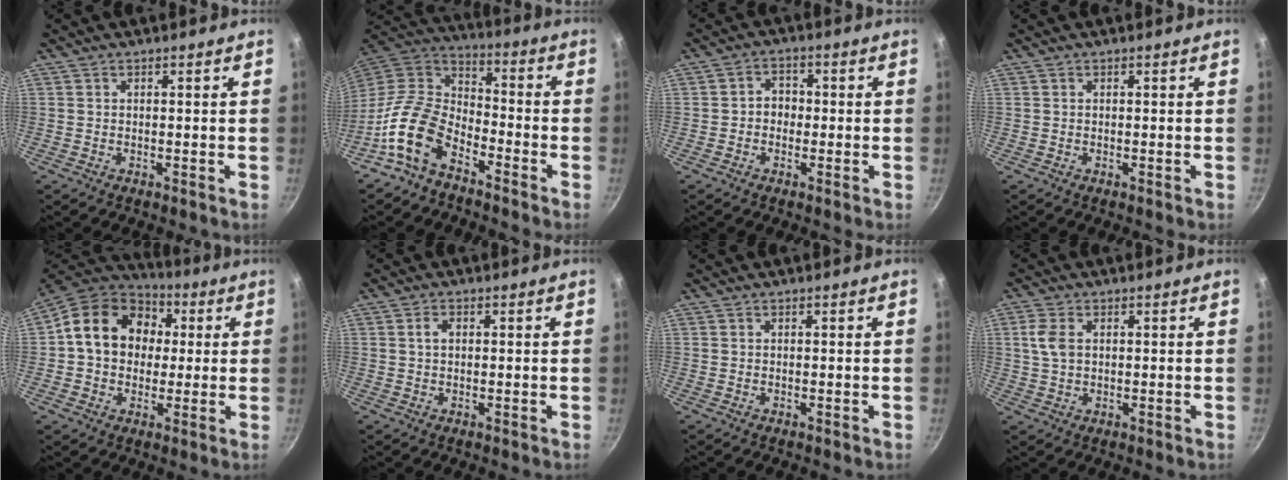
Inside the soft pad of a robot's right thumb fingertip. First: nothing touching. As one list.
[{"total": 13.5, "force": [-7.9, 7.9, 7.6], "torque": [-0.127, 0.070, -0.178]}, {"total": 3.5, "force": [-0.7, 3.0, 1.7], "torque": [-0.004, 0.011, -0.017]}, {"total": 0.0}, {"total": 17.3, "force": [2.6, 14.0, 10.0], "torque": [-0.142, 0.033, 0.029]}, {"total": 1.7, "force": [0.3, 1.2, 1.2], "torque": [-0.016, 0.004, 0.005]}, {"total": 0.0}, {"total": 4.7, "force": [0.9, 3.1, 3.4], "torque": [-0.068, 0.003, 0.017]}]